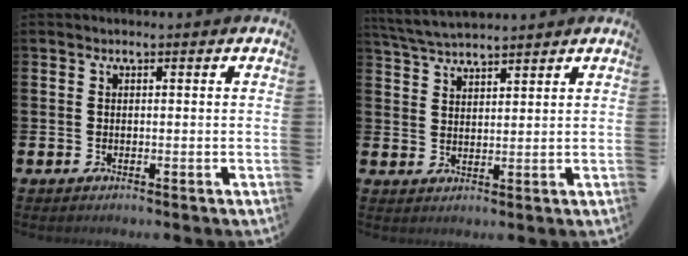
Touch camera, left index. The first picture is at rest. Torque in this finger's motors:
{"motor_torque": [0.67, -1.06, 0.12, 0.16]}